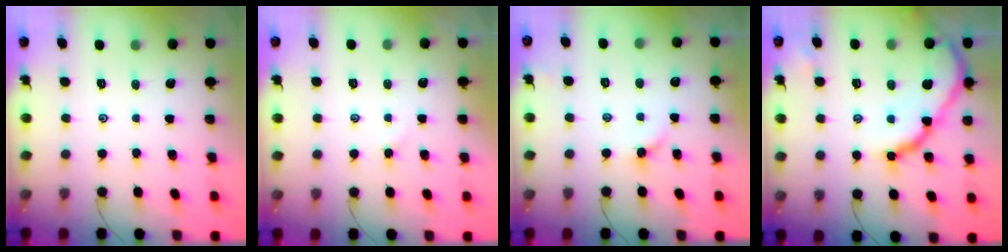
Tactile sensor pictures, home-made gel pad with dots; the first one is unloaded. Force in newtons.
{"total": 1.3, "press": 1.3, "slide": 0.3}
{"total": 3.2, "press": 3.2, "slide": 0.5}
{"total": 14.1, "press": 14.0, "slide": 1.5}